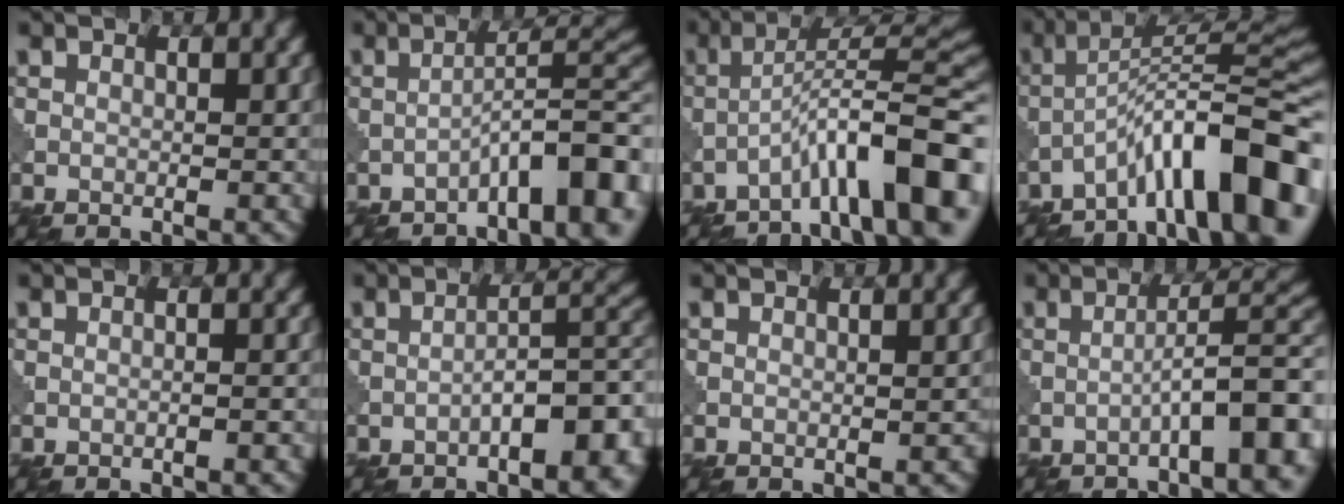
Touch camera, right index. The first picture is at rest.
{"total": 8.0, "force": [-4.3, 1.7, 6.5], "torque": [-0.088, 0.021, -0.069]}
{"total": 11.5, "force": [-5.8, 2.2, 9.7], "torque": [-0.136, 0.020, -0.090]}
{"total": 11.7, "force": [-6.8, 2.4, 9.2], "torque": [-0.127, 0.022, -0.112]}
{"total": 1.2, "force": [-0.6, 0.4, 1.0], "torque": [-0.009, 0.004, -0.018]}
{"total": 7.7, "force": [-2.8, 2.7, 6.7], "torque": [-0.087, 0.011, -0.039]}
{"total": 0.9, "force": [-0.5, 0.3, 0.7], "torque": [-0.010, 0.002, -0.005]}
{"total": 8.3, "force": [-3.2, 1.8, 7.4], "torque": [-0.093, 0.021, -0.050]}